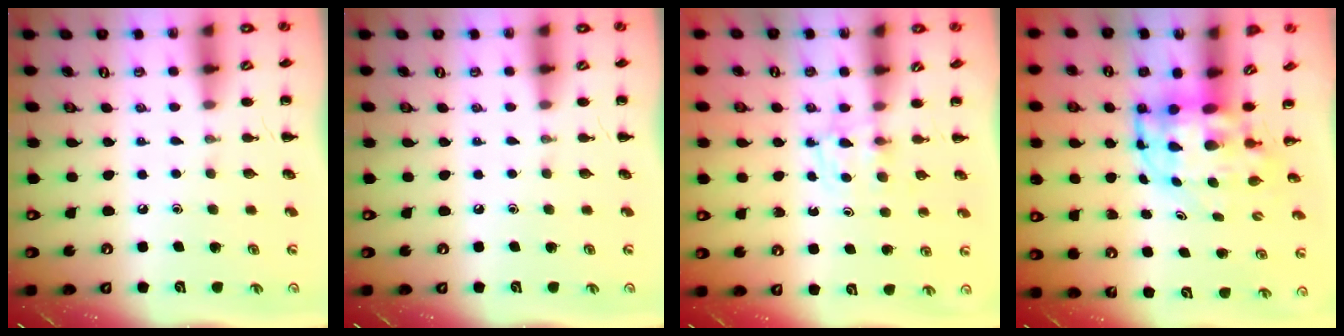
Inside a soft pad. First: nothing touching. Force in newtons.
{"total": 0.0}
{"total": 2.8, "press": 2.5, "slide": 1.4}
{"total": 6.5, "press": 6.2, "slide": 2.0}